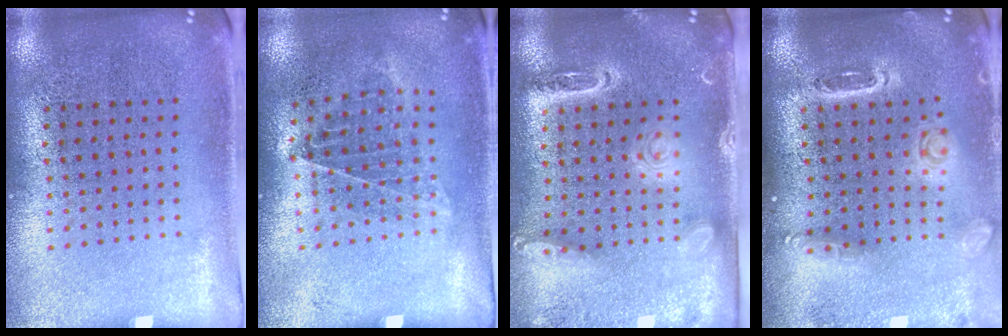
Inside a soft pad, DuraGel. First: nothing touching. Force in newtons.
{"total": 0.9, "press": 0.8, "slide": 0.4}
{"total": 2.2, "press": 1.9, "slide": 1.1}
{"total": 1.5, "press": 1.5, "slide": 0.1}